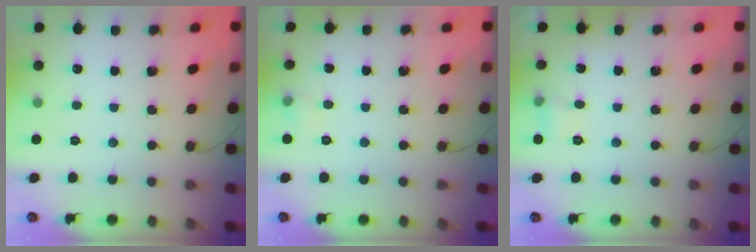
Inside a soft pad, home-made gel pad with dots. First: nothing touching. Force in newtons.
{"total": 4.0, "press": 3.8, "slide": 1.0}
{"total": 4.3, "press": 4.0, "slide": 1.4}